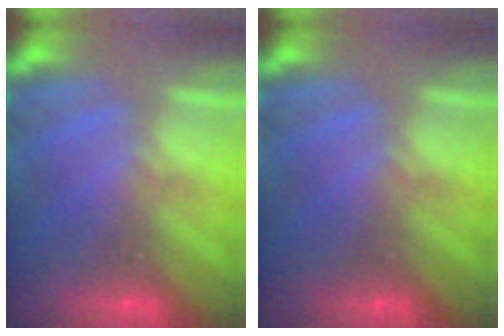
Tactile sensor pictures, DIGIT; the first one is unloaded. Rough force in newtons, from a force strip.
{"total": 0.0}